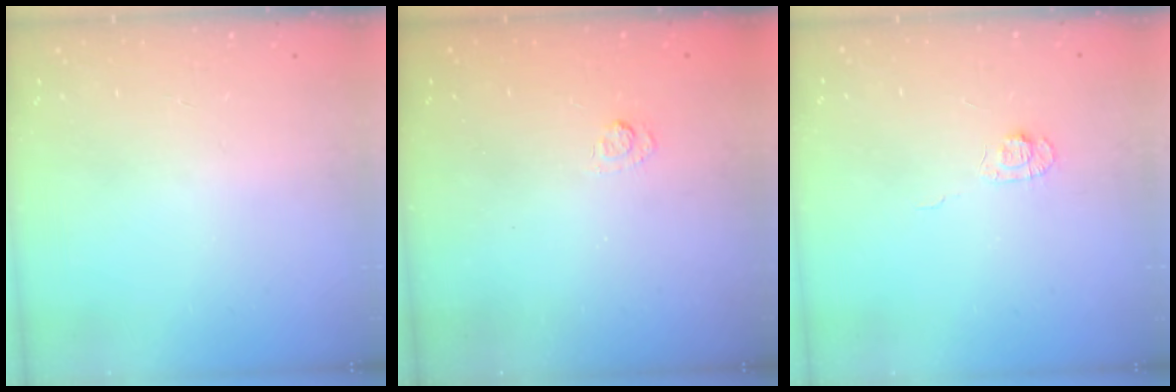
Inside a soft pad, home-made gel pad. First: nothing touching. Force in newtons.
{"total": 2.7, "press": 2.3, "slide": 1.5}
{"total": 5.6, "press": 5.6, "slide": 0.7}